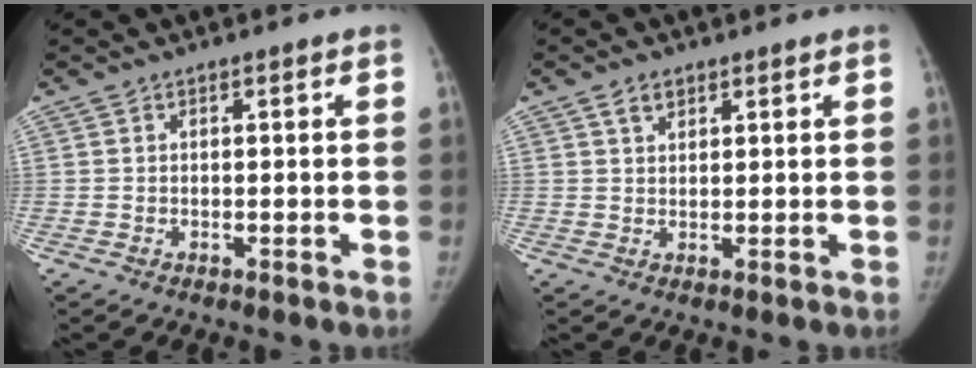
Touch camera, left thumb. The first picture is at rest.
{"total": 3.4, "force": [1.9, 2.0, 2.0], "torque": [-0.028, -0.005, 0.037]}